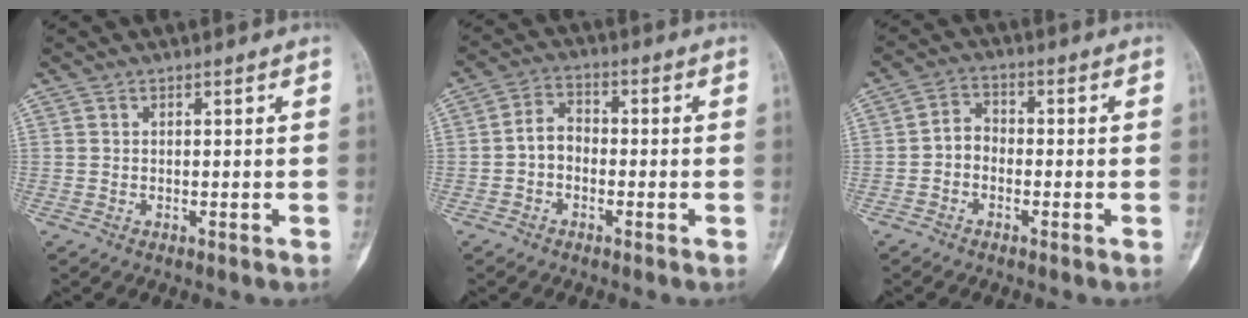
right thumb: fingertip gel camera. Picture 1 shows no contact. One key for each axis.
{"total": 4.9, "fx": -1.1, "fy": 3.7, "fz": 3.0, "tx": -0.039, "ty": 0.020, "tz": -0.031}
{"total": 4.6, "fx": -1.4, "fy": 3.6, "fz": 2.6, "tx": -0.028, "ty": 0.022, "tz": -0.038}